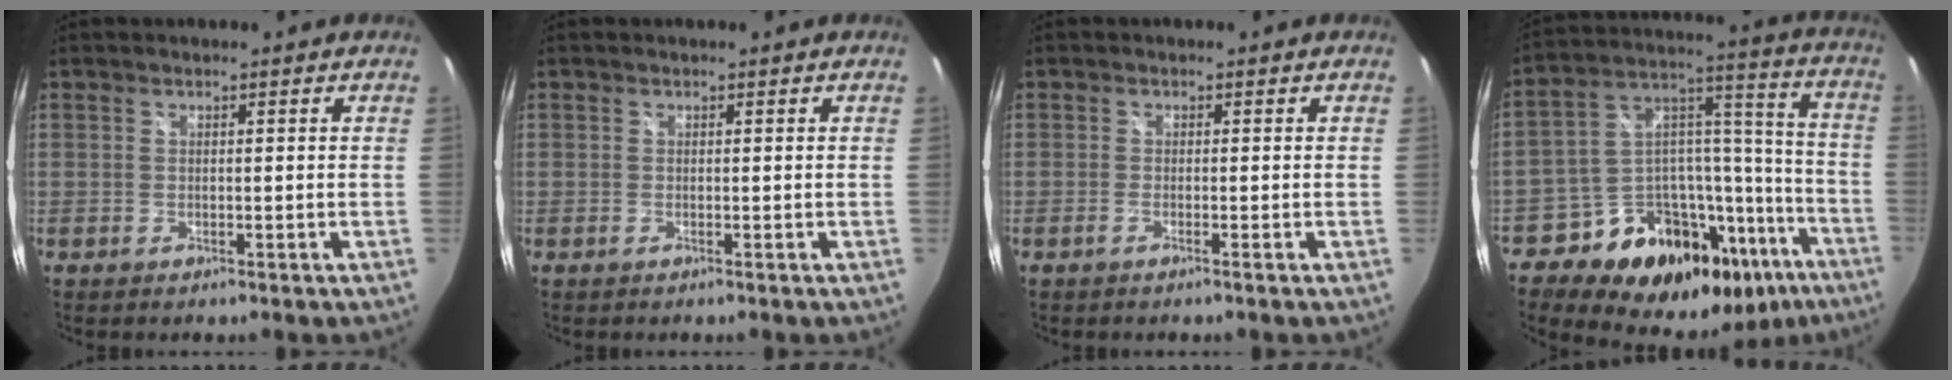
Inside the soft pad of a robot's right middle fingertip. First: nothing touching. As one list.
[{"total": 0.0}, {"total": 1.0, "force": [-0.7, -0.3, 0.6], "torque": [-0.010, -0.001, -0.014]}, {"total": 25.5, "force": [-16.7, 14.9, 12.3], "torque": [-0.194, 0.072, -0.231]}]